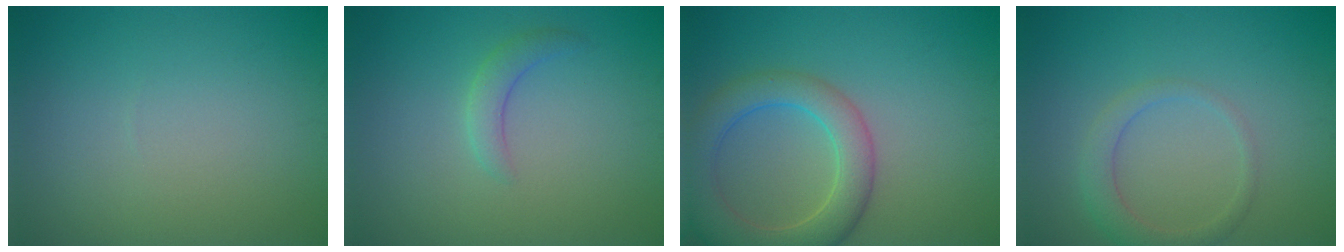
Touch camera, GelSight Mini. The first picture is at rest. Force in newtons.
{"total": 1.8, "press": 1.8, "slide": 0.1}
{"total": 6.5, "press": 6.5, "slide": 0.5}
{"total": 2.4, "press": 2.4, "slide": 0.2}